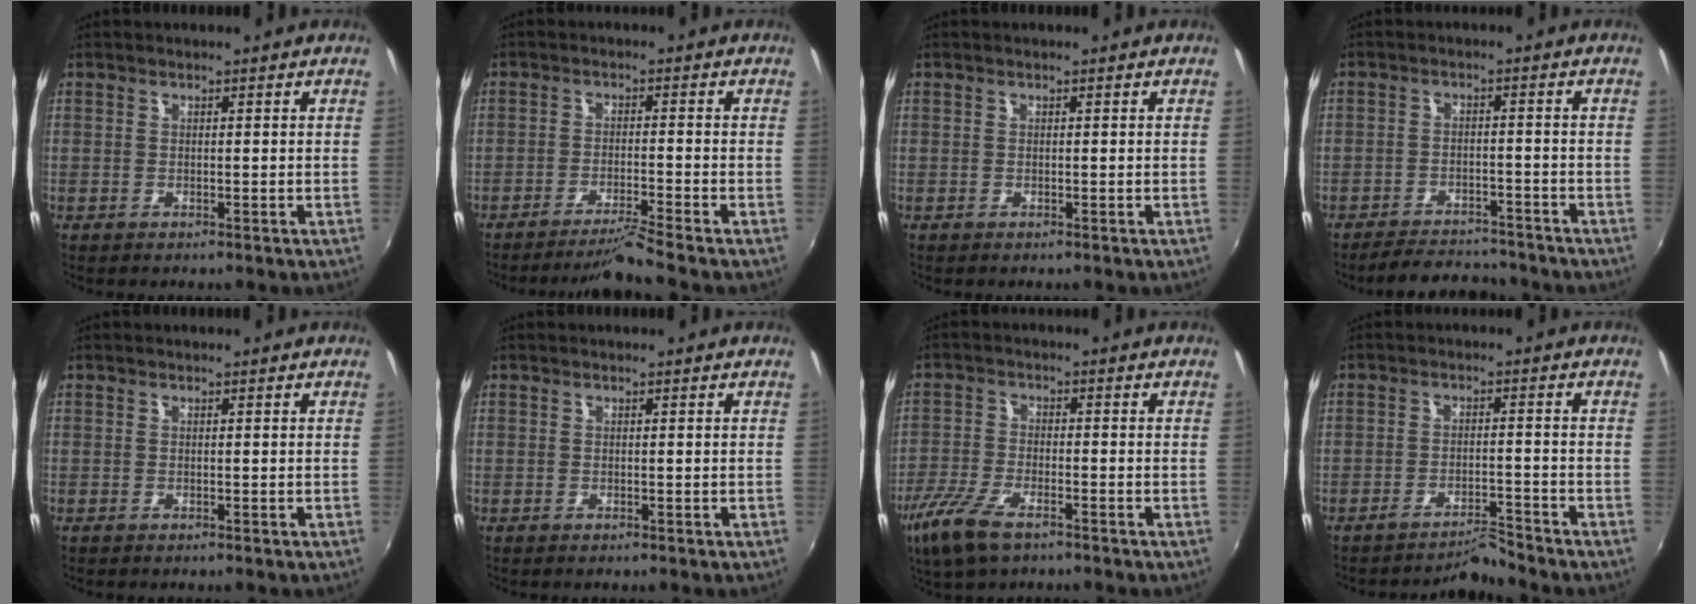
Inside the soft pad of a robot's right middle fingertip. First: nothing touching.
{"total": 5.1, "force": [-4.4, -2.2, 1.4], "torque": [-0.042, 0.004, -0.074]}
{"total": 0.0}
{"total": 9.1, "force": [-8.4, 2.6, 2.4], "torque": [-0.069, 0.009, -0.117]}
{"total": 0.0}
{"total": 0.0}
{"total": 9.2, "force": [-6.1, 3.2, 6.1], "torque": [-0.151, -0.021, -0.122]}
{"total": 3.9, "force": [-3.8, -1.0, -0.1], "torque": [-0.006, 0.008, -0.063]}